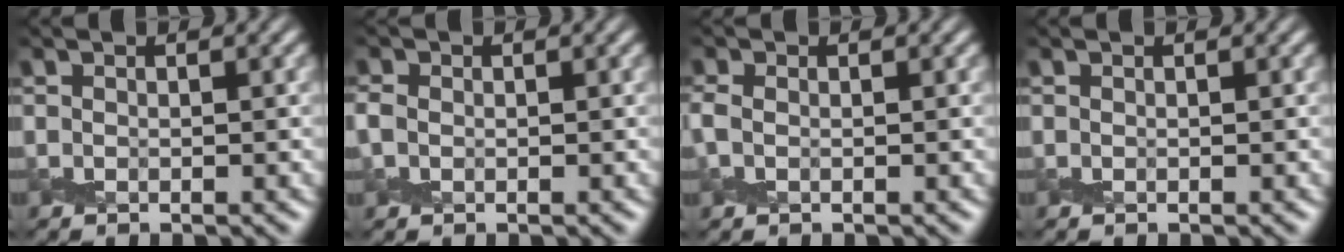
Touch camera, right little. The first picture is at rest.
{"total": 1.6, "force": [0.0, 1.4, 0.8], "torque": [-0.021, 0.000, -0.002]}
{"total": 1.4, "force": [0.0, 1.1, 0.9], "torque": [-0.025, 0.000, -0.003]}
{"total": 0.0}